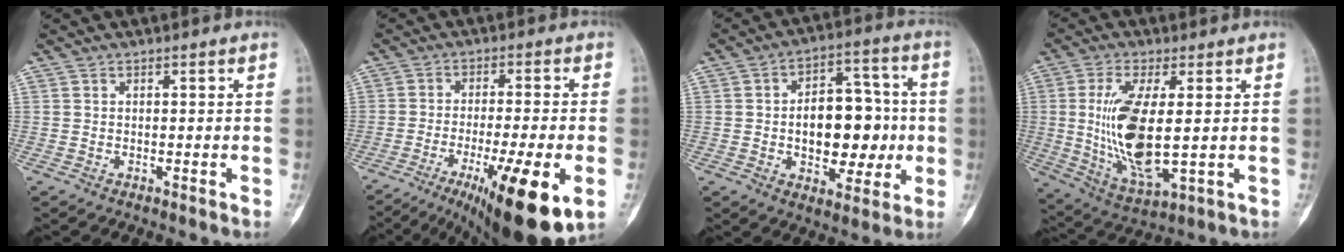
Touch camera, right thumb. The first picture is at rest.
{"total": 17.2, "force": [-7.7, 3.4, 15.0], "torque": [-0.222, 0.008, -0.113]}
{"total": 16.4, "force": [-1.1, 10.1, 12.8], "torque": [-0.145, 0.028, -0.011]}
{"total": 15.1, "force": [0.6, 5.3, 14.1], "torque": [-0.289, -0.023, 0.027]}